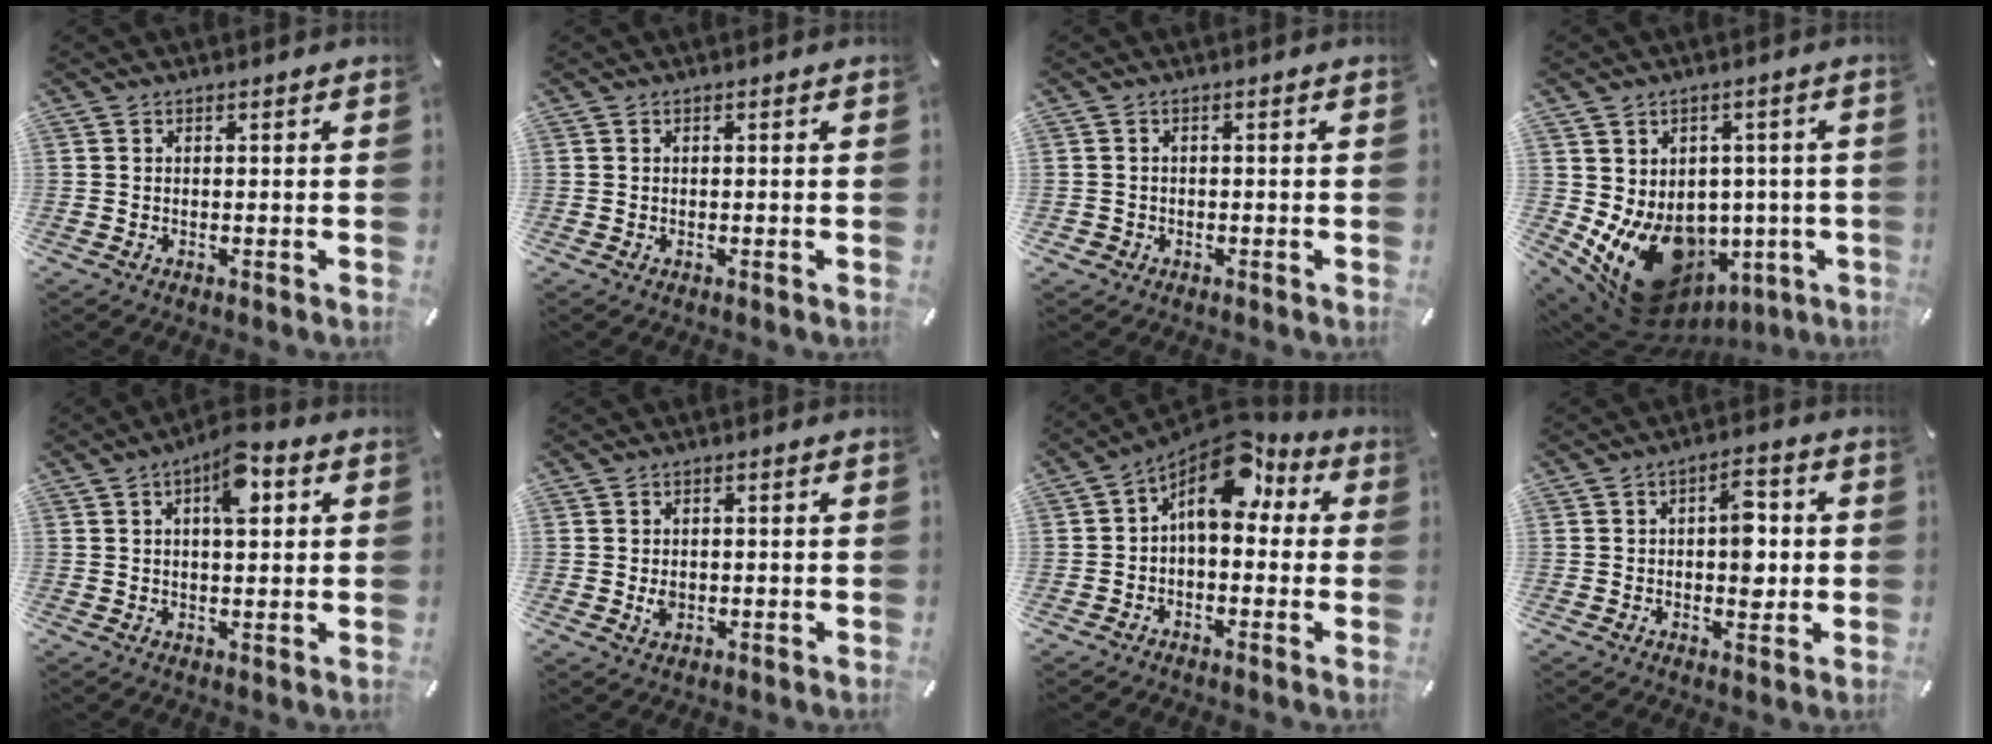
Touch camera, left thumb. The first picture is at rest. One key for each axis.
{"total": 0.0}
{"total": 1.5, "fx": -0.7, "fy": 1.3, "fz": 0.3, "tx": -0.005, "ty": 0.004, "tz": -0.017}
{"total": 13.0, "fx": -4.3, "fy": 9.6, "fz": 7.6, "tx": -0.132, "ty": -0.001, "tz": -0.061}
{"total": 8.4, "fx": 3.3, "fy": 3.7, "fz": 6.8, "tx": -0.097, "ty": -0.005, "tz": 0.049}
{"total": 2.3, "fx": -0.2, "fy": 1.8, "fz": 1.4, "tx": -0.019, "ty": 0.001, "tz": -0.005}
{"total": 10.8, "fx": 5.2, "fy": 6.5, "fz": 6.9, "tx": -0.115, "ty": -0.035, "tz": 0.094}
{"total": 8.0, "fx": 0.4, "fy": 4.4, "fz": 6.6, "tx": -0.074, "ty": -0.005, "tz": 0.000}